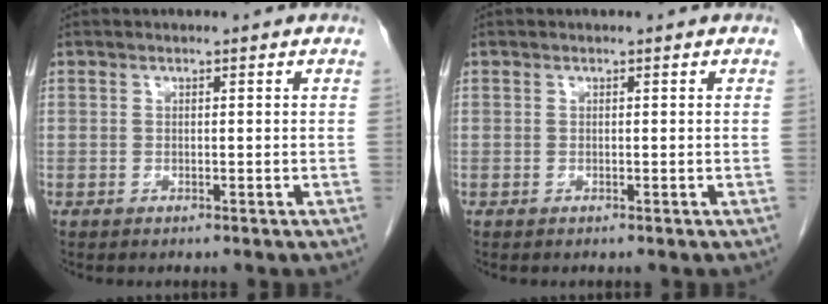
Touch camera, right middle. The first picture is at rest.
{"total": 0.0}